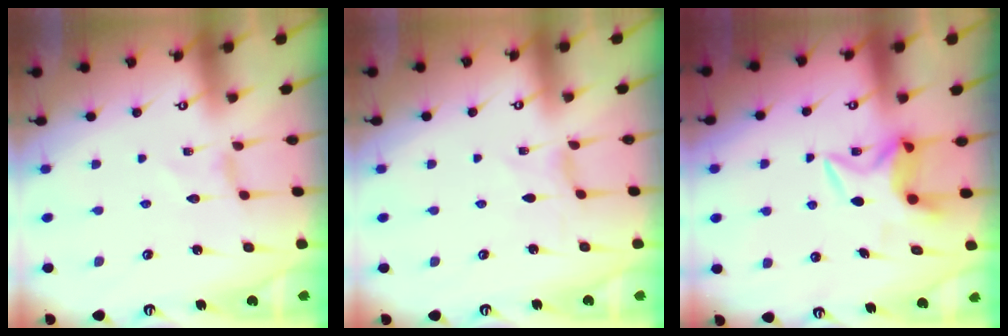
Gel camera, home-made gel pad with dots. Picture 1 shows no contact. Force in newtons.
{"total": 0.0}
{"total": 6.9, "press": 6.9, "slide": 0.3}